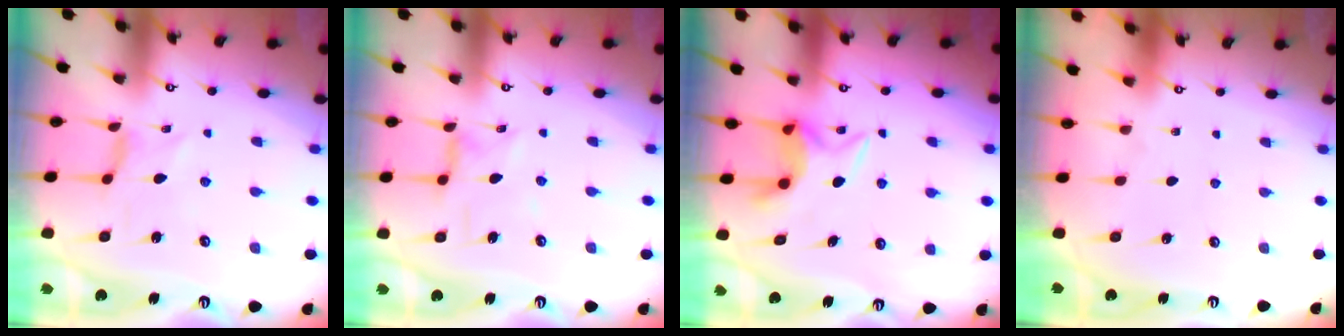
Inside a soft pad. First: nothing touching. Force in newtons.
{"total": 2.5, "press": 2.4, "slide": 0.4}
{"total": 5.8, "press": 5.8, "slide": 0.7}
{"total": 0.0}